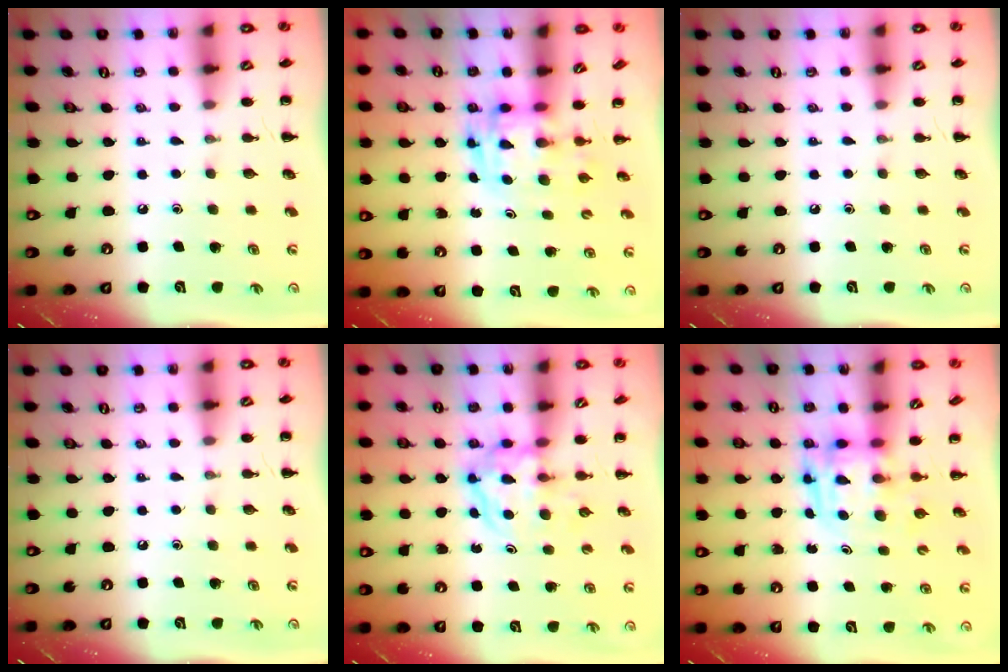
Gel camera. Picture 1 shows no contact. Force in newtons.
{"total": 2.8, "press": 2.7, "slide": 0.5}
{"total": 0.0}
{"total": 0.0}
{"total": 3.8, "press": 3.7, "slide": 0.4}
{"total": 3.9, "press": 3.8, "slide": 0.7}